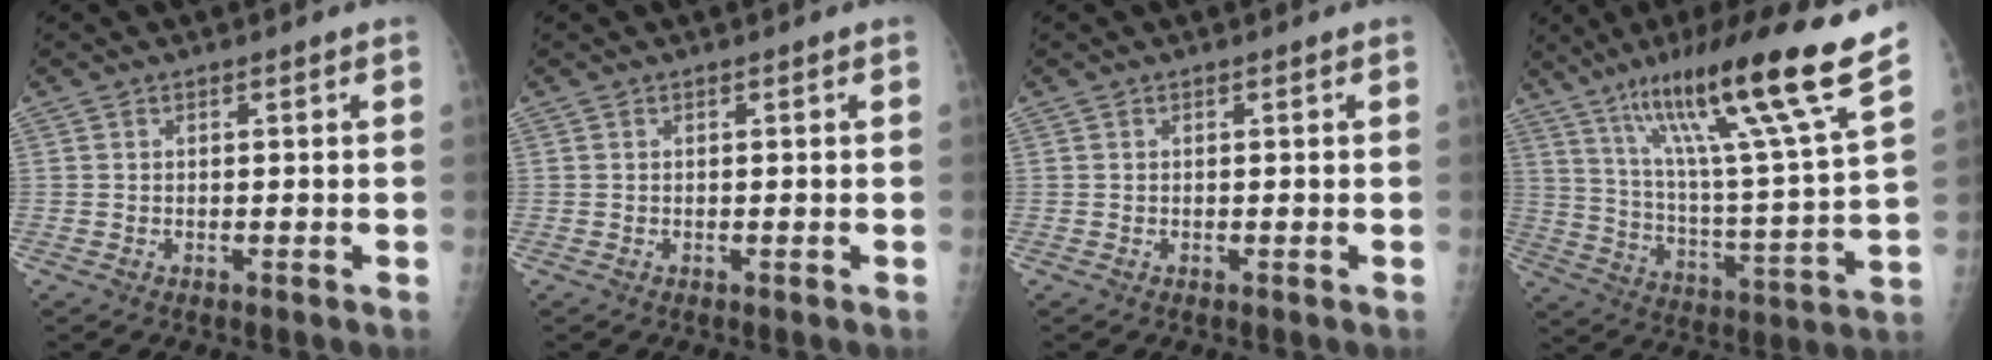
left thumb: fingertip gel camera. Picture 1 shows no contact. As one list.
[{"total": 0.0}, {"total": 0.0}, {"total": 23.4, "force": [15.7, 0.5, 17.4], "torque": [-0.259, -0.065, 0.259]}]